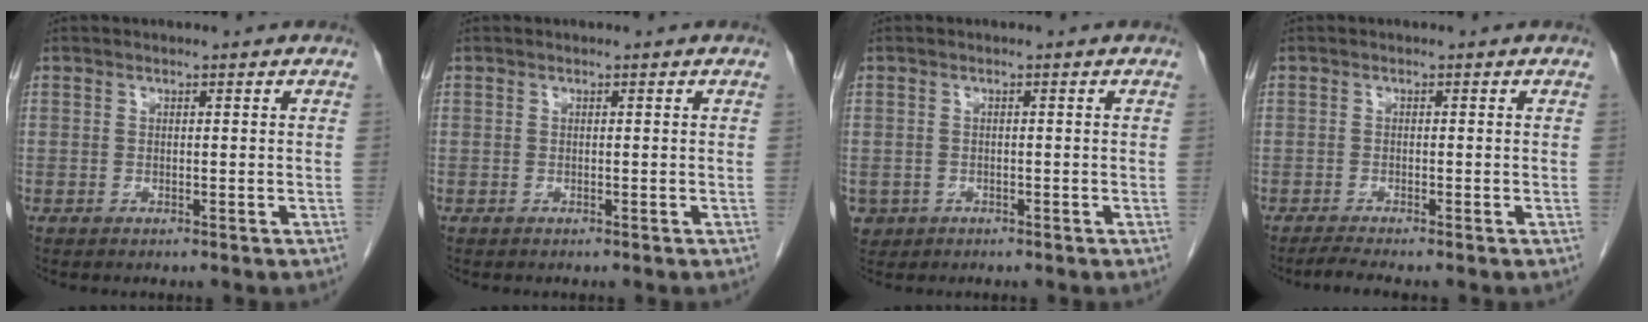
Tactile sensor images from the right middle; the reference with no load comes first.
{"total": 0.0}
{"total": 2.6, "force": [-1.2, 2.3, 0.3], "torque": [-0.006, 0.003, -0.017]}
{"total": 1.9, "force": [-1.7, -0.5, 0.8], "torque": [-0.025, -0.008, -0.034]}